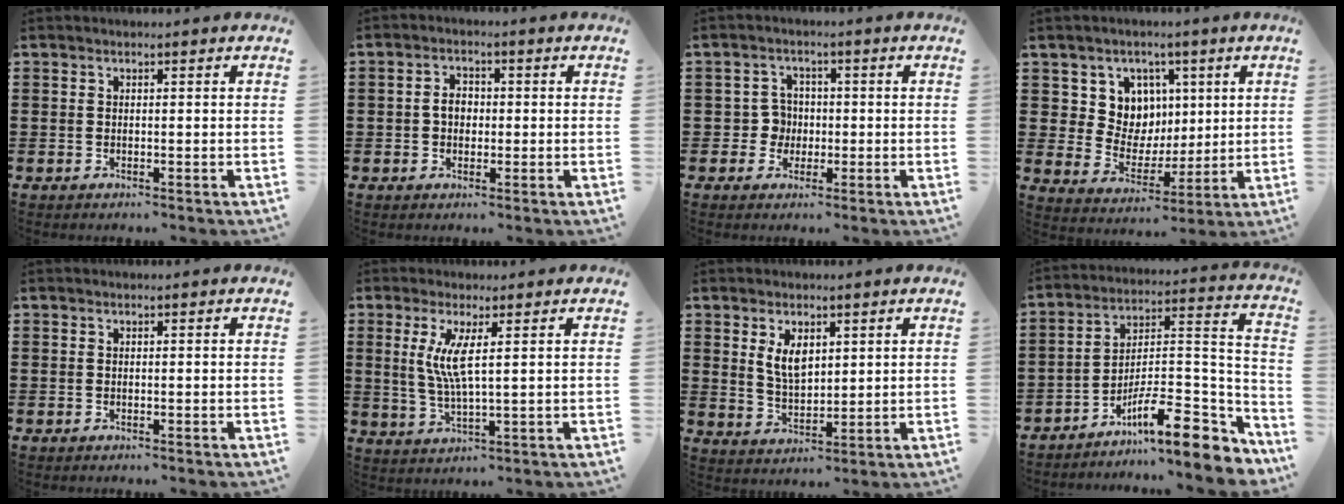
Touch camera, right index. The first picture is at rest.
{"total": 2.5, "force": [-0.2, 1.7, 1.8], "torque": [-0.037, 0.006, -0.004]}
{"total": 3.6, "force": [-0.6, 3.3, 1.5], "torque": [-0.039, 0.007, -0.013]}
{"total": 7.7, "force": [2.9, 7.0, 1.4], "torque": [-0.056, -0.016, 0.055]}
{"total": 0.0}
{"total": 5.7, "force": [1.6, 0.7, 5.4], "torque": [-0.123, -0.009, 0.021]}
{"total": 4.7, "force": [2.2, 2.4, 3.4], "torque": [-0.066, 0.003, 0.038]}
{"total": 11.8, "force": [-8.2, 2.8, 8.0], "torque": [-0.121, 0.014, -0.148]}